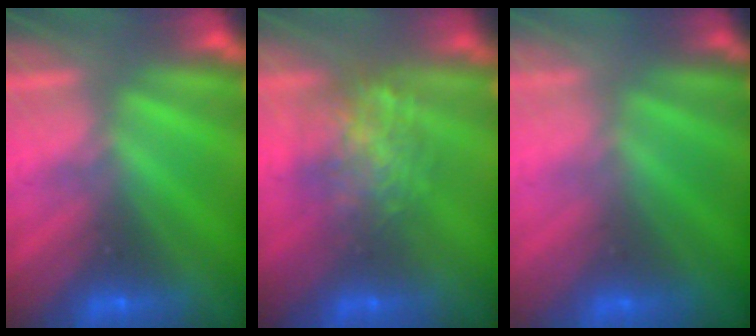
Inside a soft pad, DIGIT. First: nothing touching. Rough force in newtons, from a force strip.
{"total": 7.9}
{"total": 2.8}